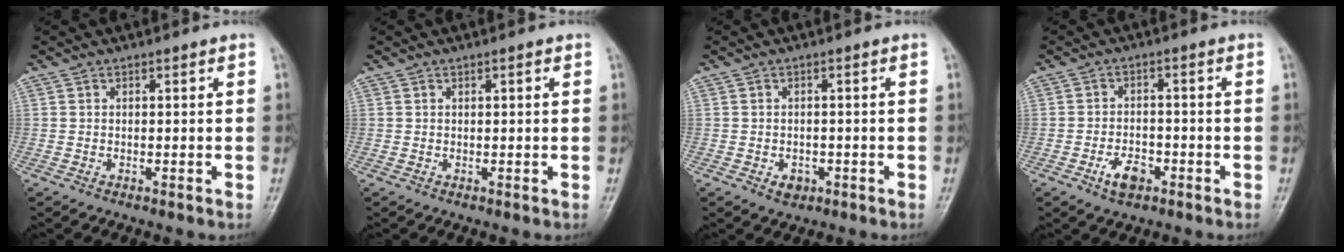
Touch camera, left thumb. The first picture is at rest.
{"total": 0.7, "force": [0.3, 0.3, 0.6], "torque": [-0.006, 0.001, 0.004]}
{"total": 2.4, "force": [-1.1, 1.9, 1.0], "torque": [-0.003, 0.003, -0.012]}
{"total": 4.8, "force": [-2.6, 2.8, 2.9], "torque": [-0.040, 0.014, -0.047]}